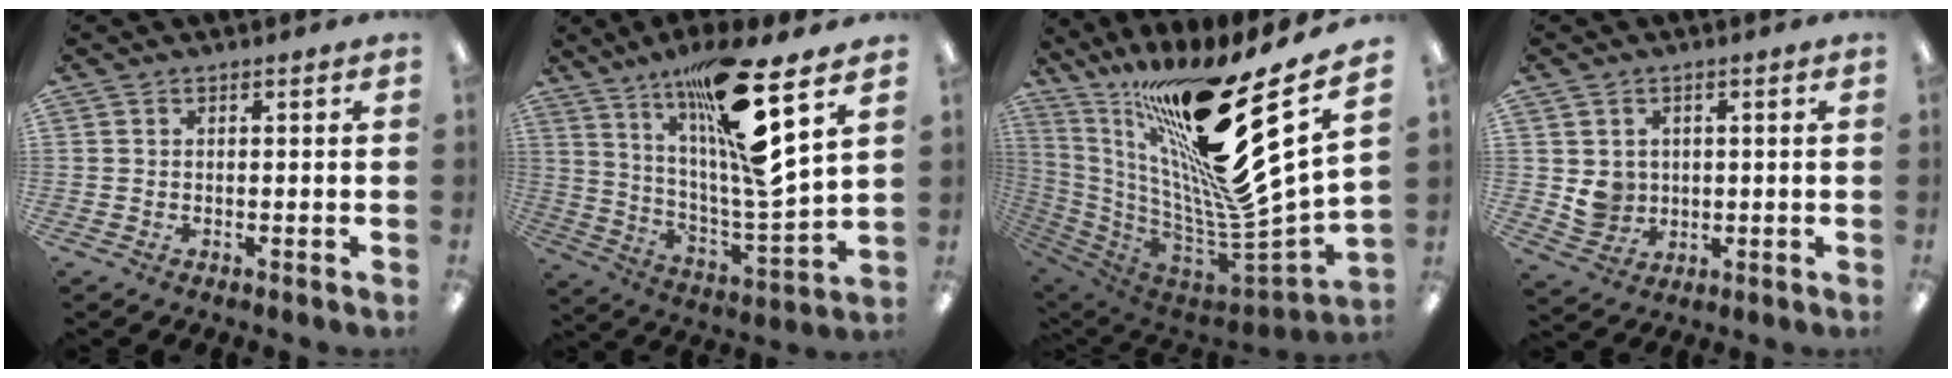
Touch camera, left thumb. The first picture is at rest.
{"total": 21.6, "force": [14.3, 2.4, 16.0], "torque": [-0.268, -0.091, 0.219]}
{"total": 27.4, "force": [15.3, 4.4, 22.3], "torque": [-0.341, -0.145, 0.253]}
{"total": 5.5, "force": [0.8, 5.3, 1.3], "torque": [-0.020, 0.007, 0.019]}